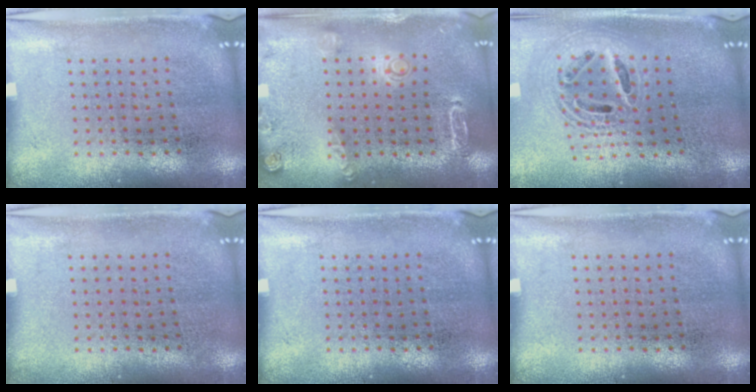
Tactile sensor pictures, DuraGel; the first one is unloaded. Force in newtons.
{"total": 1.8, "press": 1.8, "slide": 0.1}
{"total": 2.0, "press": 1.6, "slide": 1.3}
{"total": 0.0}
{"total": 0.0}
{"total": 0.0}